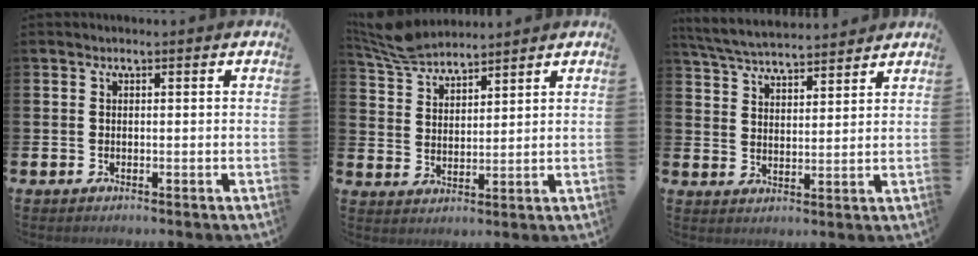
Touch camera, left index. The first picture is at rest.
{"total": 6.3, "force": [6.1, 1.1, 1.2], "torque": [-0.048, -0.024, 0.115]}
{"total": 5.5, "force": [5.4, 0.5, 0.9], "torque": [-0.041, -0.028, 0.098]}